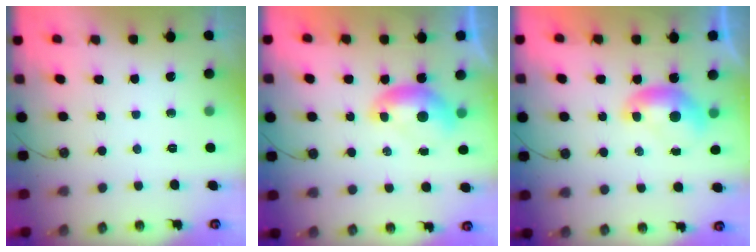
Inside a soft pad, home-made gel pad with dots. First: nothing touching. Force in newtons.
{"total": 0.0}
{"total": 0.0}